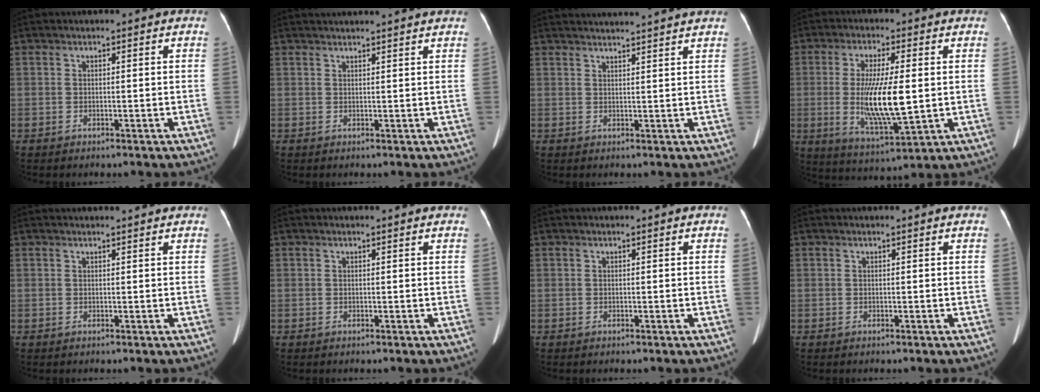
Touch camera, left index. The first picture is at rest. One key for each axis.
{"total": 7.8, "fx": 7.3, "fy": -0.6, "fz": 2.7, "tx": -0.030, "ty": 0.029, "tz": 0.080}
{"total": 9.6, "fx": 9.0, "fy": -1.2, "fz": 2.9, "tx": -0.041, "ty": 0.013, "tz": 0.107}
{"total": 11.5, "fx": -0.3, "fy": 2.1, "fz": 11.3, "tx": -0.222, "ty": -0.018, "tz": -0.002}
{"total": 3.0, "fx": 2.9, "fy": -0.1, "fz": 0.8, "tx": -0.014, "ty": 0.014, "tz": 0.033}
{"total": 1.0, "fx": 1.0, "fy": 0.0, "fz": 0.3, "tx": -0.014, "ty": 0.004, "tz": 0.008}
{"total": 0.0}
{"total": 0.8, "fx": 0.8, "fy": -0.1, "fz": 0.3, "tx": -0.007, "ty": 0.002, "tz": 0.013}